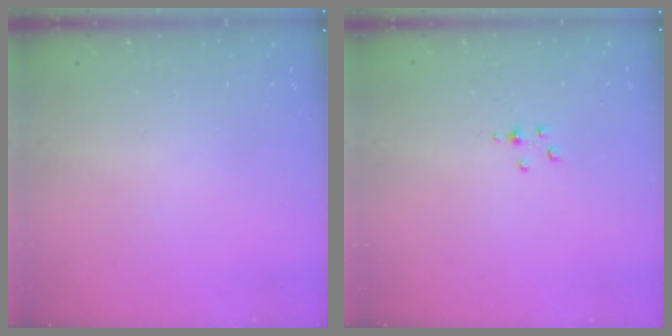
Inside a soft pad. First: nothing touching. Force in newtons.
{"total": 3.1, "press": 3.1, "slide": 0.4}